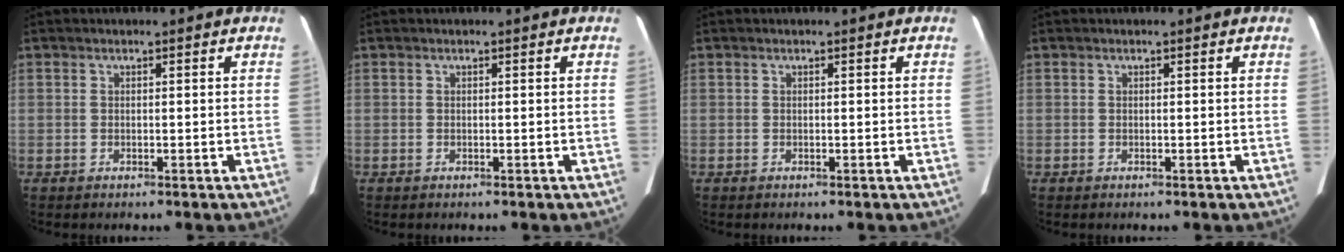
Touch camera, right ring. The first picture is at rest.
{"total": 0.0}
{"total": 0.0}
{"total": 0.0}